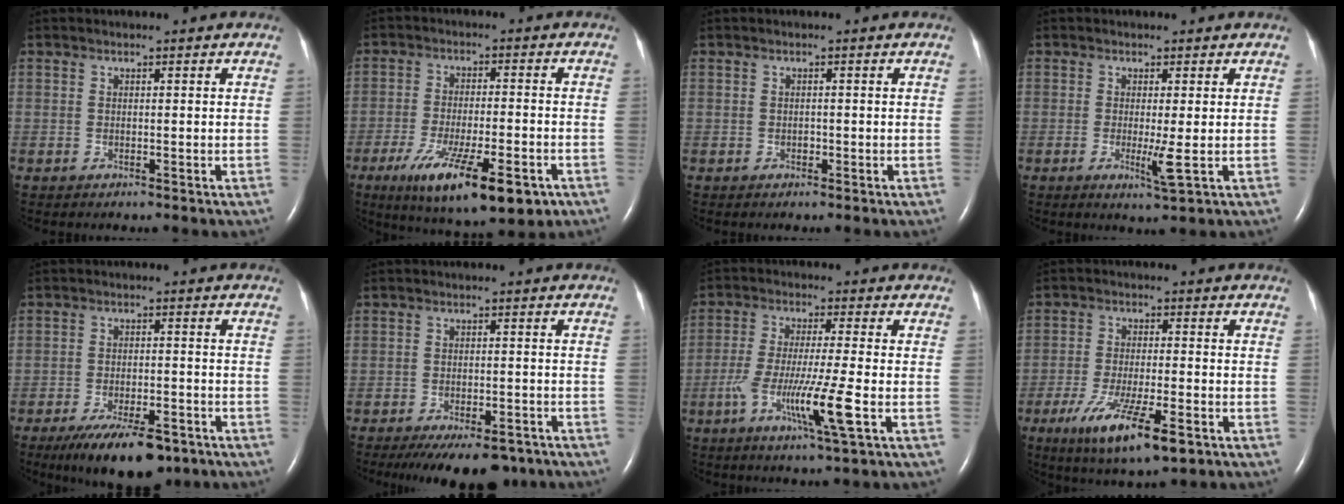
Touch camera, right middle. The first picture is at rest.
{"total": 15.2, "force": [-8.4, 3.6, 12.1], "torque": [-0.182, -0.031, -0.128]}
{"total": 0.6, "force": [-0.2, 0.4, 0.3], "torque": [-0.007, 0.002, -0.005]}
{"total": 3.1, "force": [-0.5, -0.1, 3.1], "torque": [-0.055, -0.008, -0.006]}
{"total": 11.1, "force": [-7.8, 3.6, 7.1], "torque": [-0.116, -0.011, -0.122]}
{"total": 12.6, "force": [-9.8, 4.5, 6.5], "torque": [-0.098, -0.013, -0.132]}
{"total": 9.6, "force": [-3.3, -0.6, 8.9], "torque": [-0.175, -0.020, -0.064]}
{"total": 11.3, "force": [-5.9, 2.1, 9.4], "torque": [-0.172, -0.028, -0.093]}